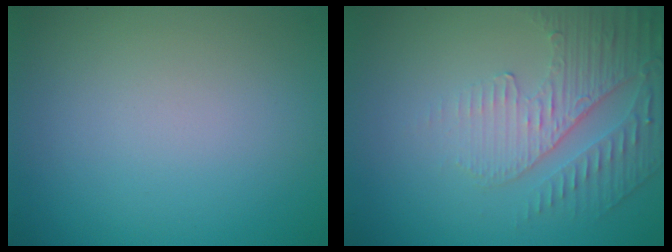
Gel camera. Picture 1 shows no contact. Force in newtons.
{"total": 4.9, "press": 3.3, "slide": 3.7}